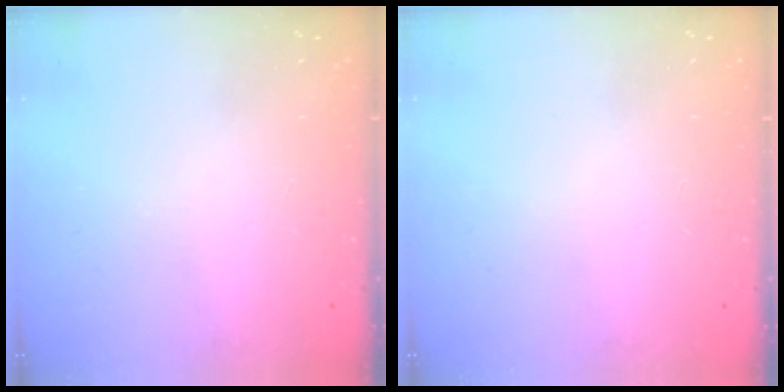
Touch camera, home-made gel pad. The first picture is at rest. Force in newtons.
{"total": 0.0}